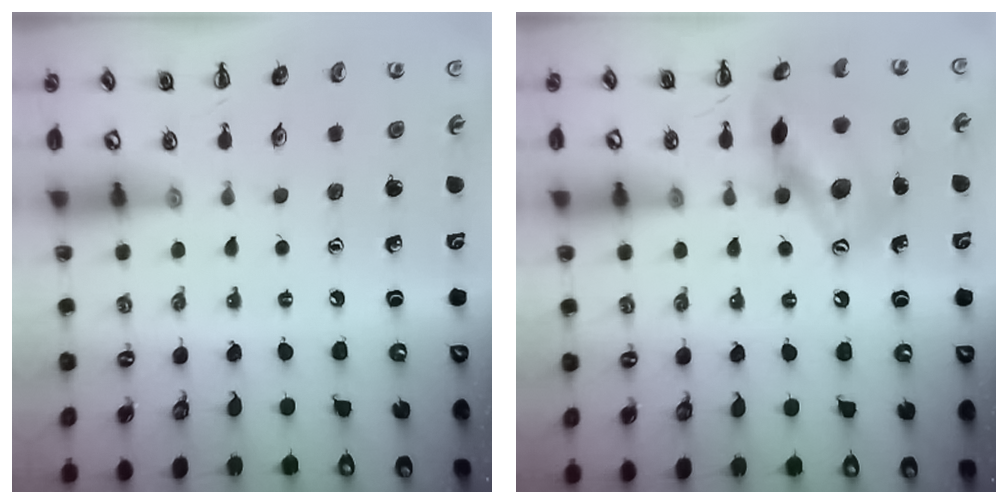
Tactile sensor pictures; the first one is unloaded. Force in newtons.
{"total": 14.8, "press": 14.7, "slide": 0.8}